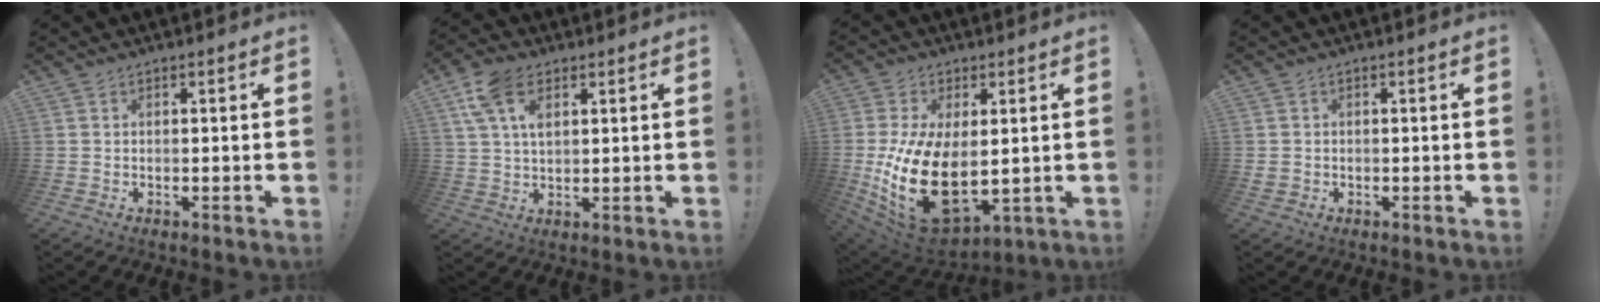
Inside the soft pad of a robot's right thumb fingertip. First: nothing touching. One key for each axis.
{"total": 10.1, "fx": 4.4, "fy": 5.8, "fz": 7.0, "tx": -0.142, "ty": -0.004, "tz": 0.083}
{"total": 21.6, "fx": -1.0, "fy": 12.9, "fz": 17.3, "tx": -0.329, "ty": -0.010, "tz": 0.002}
{"total": 1.0, "fx": -0.1, "fy": 1.0, "fz": 0.3, "tx": -0.004, "ty": 0.002, "tz": -0.002}